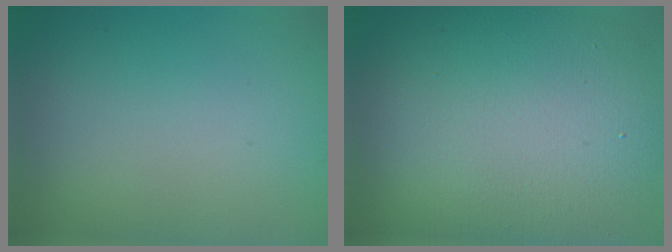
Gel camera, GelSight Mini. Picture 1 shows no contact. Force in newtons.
{"total": 13.5, "press": 13.4, "slide": 0.7}